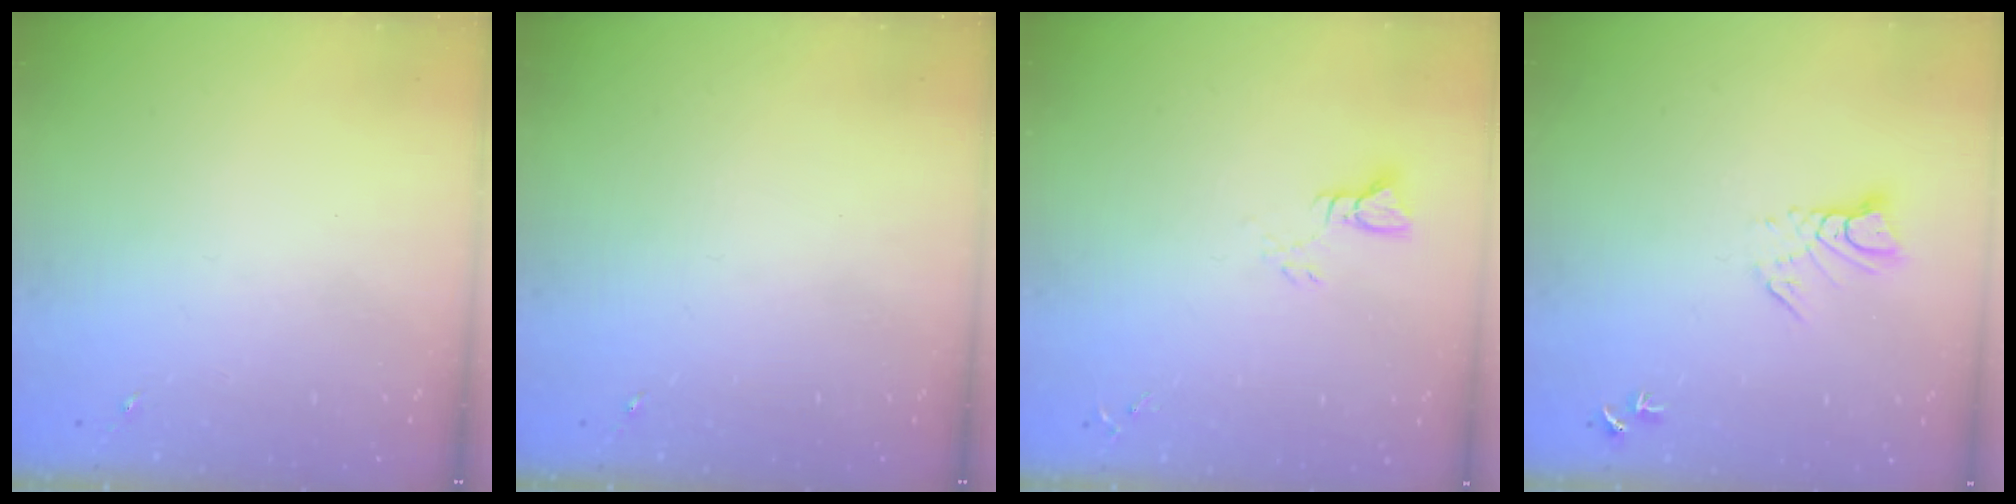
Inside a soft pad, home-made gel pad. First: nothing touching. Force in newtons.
{"total": 0.0}
{"total": 2.8, "press": 2.8, "slide": 0.2}
{"total": 6.6, "press": 6.6, "slide": 0.7}